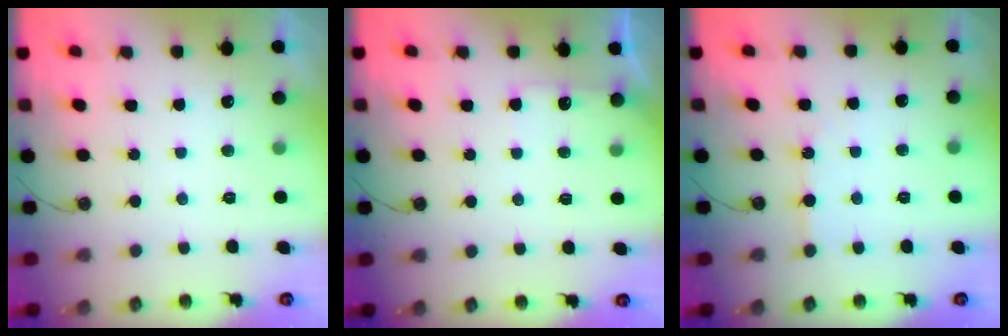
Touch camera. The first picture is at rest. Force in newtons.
{"total": 5.0, "press": 4.9, "slide": 0.8}
{"total": 3.5, "press": 3.5, "slide": 0.5}